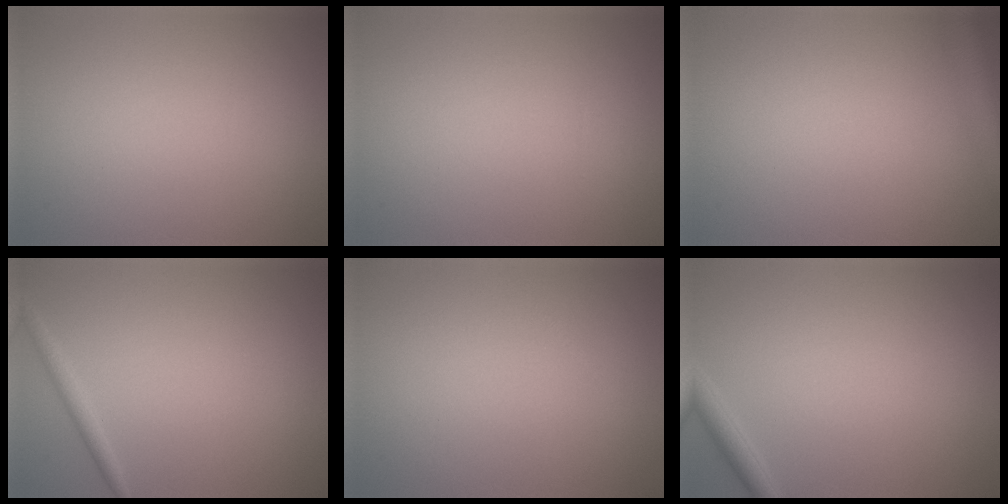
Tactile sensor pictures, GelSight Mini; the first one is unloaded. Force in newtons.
{"total": 0.0}
{"total": 3.3, "press": 3.3, "slide": 0.2}
{"total": 1.1, "press": 1.1, "slide": 0.1}
{"total": 0.0}
{"total": 1.4, "press": 1.4, "slide": 0.1}